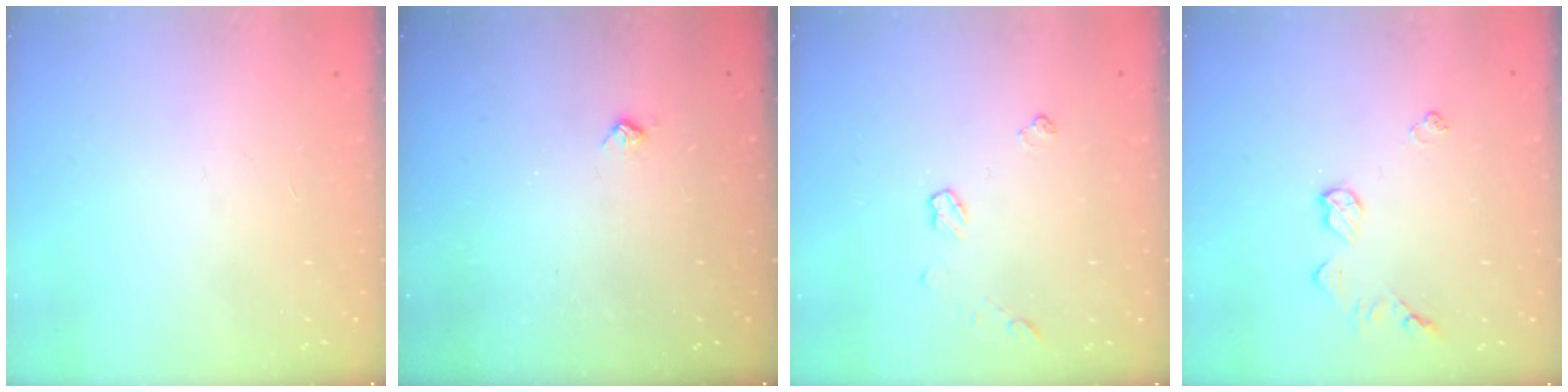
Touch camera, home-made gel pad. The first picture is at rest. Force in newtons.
{"total": 3.9, "press": 3.8, "slide": 0.7}
{"total": 5.2, "press": 5.1, "slide": 0.7}
{"total": 6.4, "press": 6.4, "slide": 0.6}